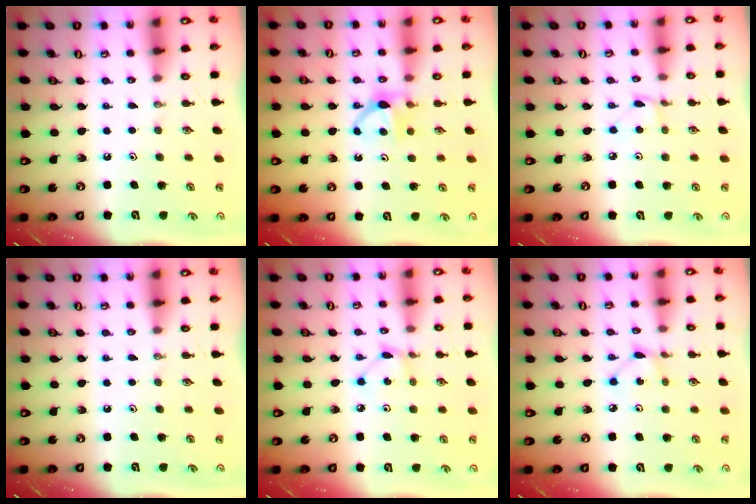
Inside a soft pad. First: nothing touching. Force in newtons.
{"total": 5.3, "press": 5.2, "slide": 0.8}
{"total": 2.0, "press": 2.0, "slide": 0.3}
{"total": 0.0}
{"total": 2.6, "press": 2.6, "slide": 0.0}
{"total": 2.5, "press": 2.5, "slide": 0.1}